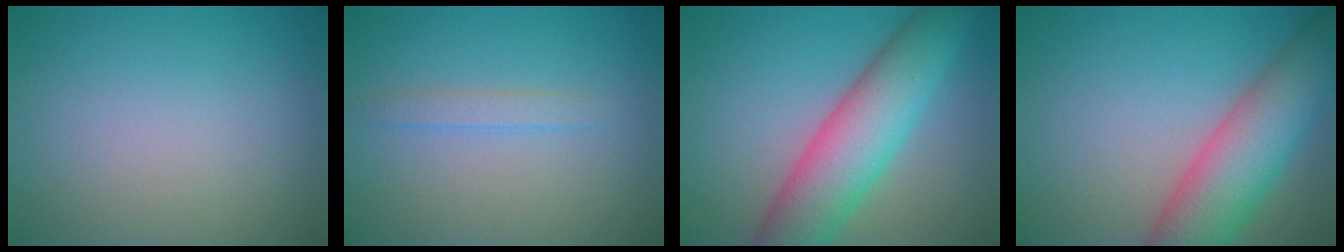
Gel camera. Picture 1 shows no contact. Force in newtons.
{"total": 1.2, "press": 1.2, "slide": 0.2}
{"total": 8.5, "press": 8.5, "slide": 0.1}
{"total": 8.6, "press": 8.6, "slide": 0.3}